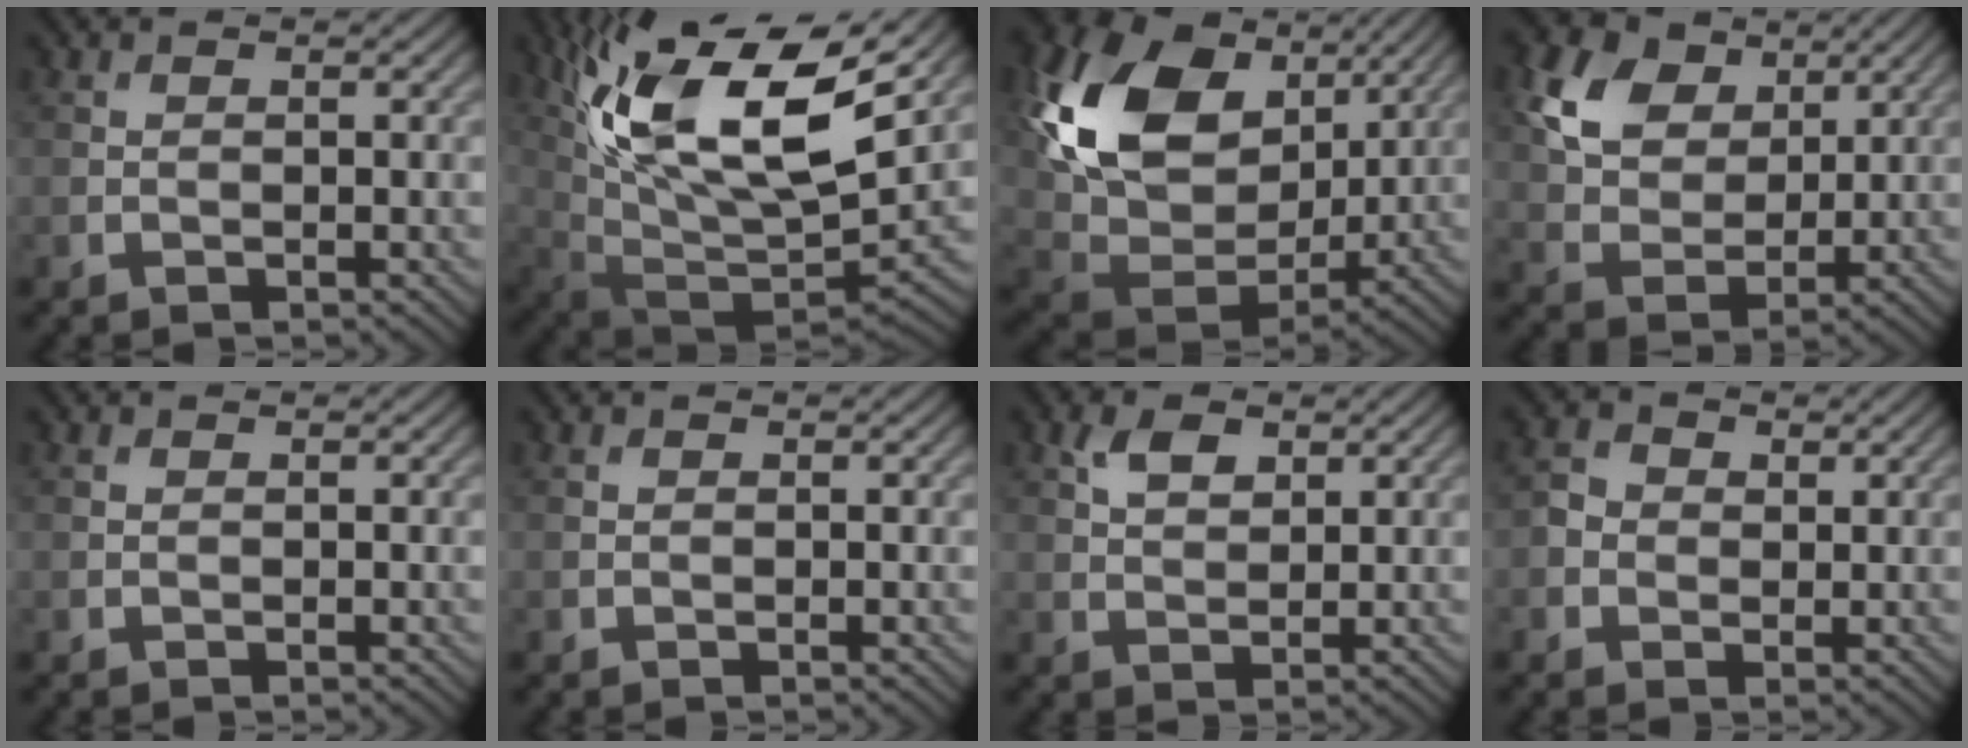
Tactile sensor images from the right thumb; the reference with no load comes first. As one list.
[{"total": 19.4, "force": [8.4, 7.8, 15.6], "torque": [-0.309, 0.020, 0.144]}, {"total": 17.1, "force": [6.1, 11.6, 11.0], "torque": [-0.257, 0.010, 0.126]}, {"total": 8.7, "force": [4.2, 6.0, 4.8], "torque": [-0.120, 0.009, 0.066]}, {"total": 0.0}, {"total": 0.0}, {"total": 3.4, "force": [1.7, 2.0, 2.1], "torque": [-0.045, 0.001, 0.033]}, {"total": 2.4, "force": [0.0, 2.2, 1.1], "torque": [-0.026, 0.000, -0.005]}]